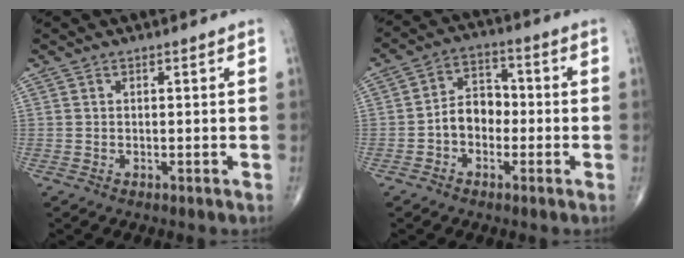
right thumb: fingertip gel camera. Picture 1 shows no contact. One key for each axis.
{"total": 7.0, "fx": -1.6, "fy": 5.3, "fz": 4.3, "tx": -0.048, "ty": 0.031, "tz": -0.042}